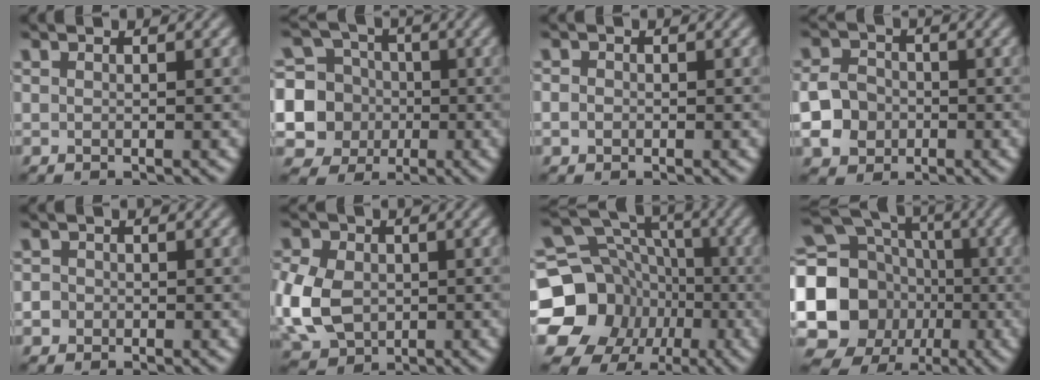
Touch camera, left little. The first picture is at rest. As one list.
[{"total": 9.2, "force": [-1.6, 8.7, 2.5], "torque": [-0.063, 0.010, -0.054]}, {"total": 1.1, "force": [-0.7, 0.8, 0.1], "torque": [0.003, -0.003, -0.015]}, {"total": 5.3, "force": [-1.6, 4.6, 2.0], "torque": [-0.033, -0.007, -0.047]}, {"total": 1.2, "force": [-0.6, 1.0, 0.1], "torque": [0.012, -0.006, -0.012]}, {"total": 8.6, "force": [-1.3, 6.4, 5.6], "torque": [-0.142, -0.010, -0.030]}, {"total": 17.1, "force": [-5.0, 15.0, 6.4], "torque": [-0.149, -0.021, -0.103]}, {"total": 15.1, "force": [-2.2, 13.5, 6.4], "torque": [-0.142, -0.024, -0.068]}]